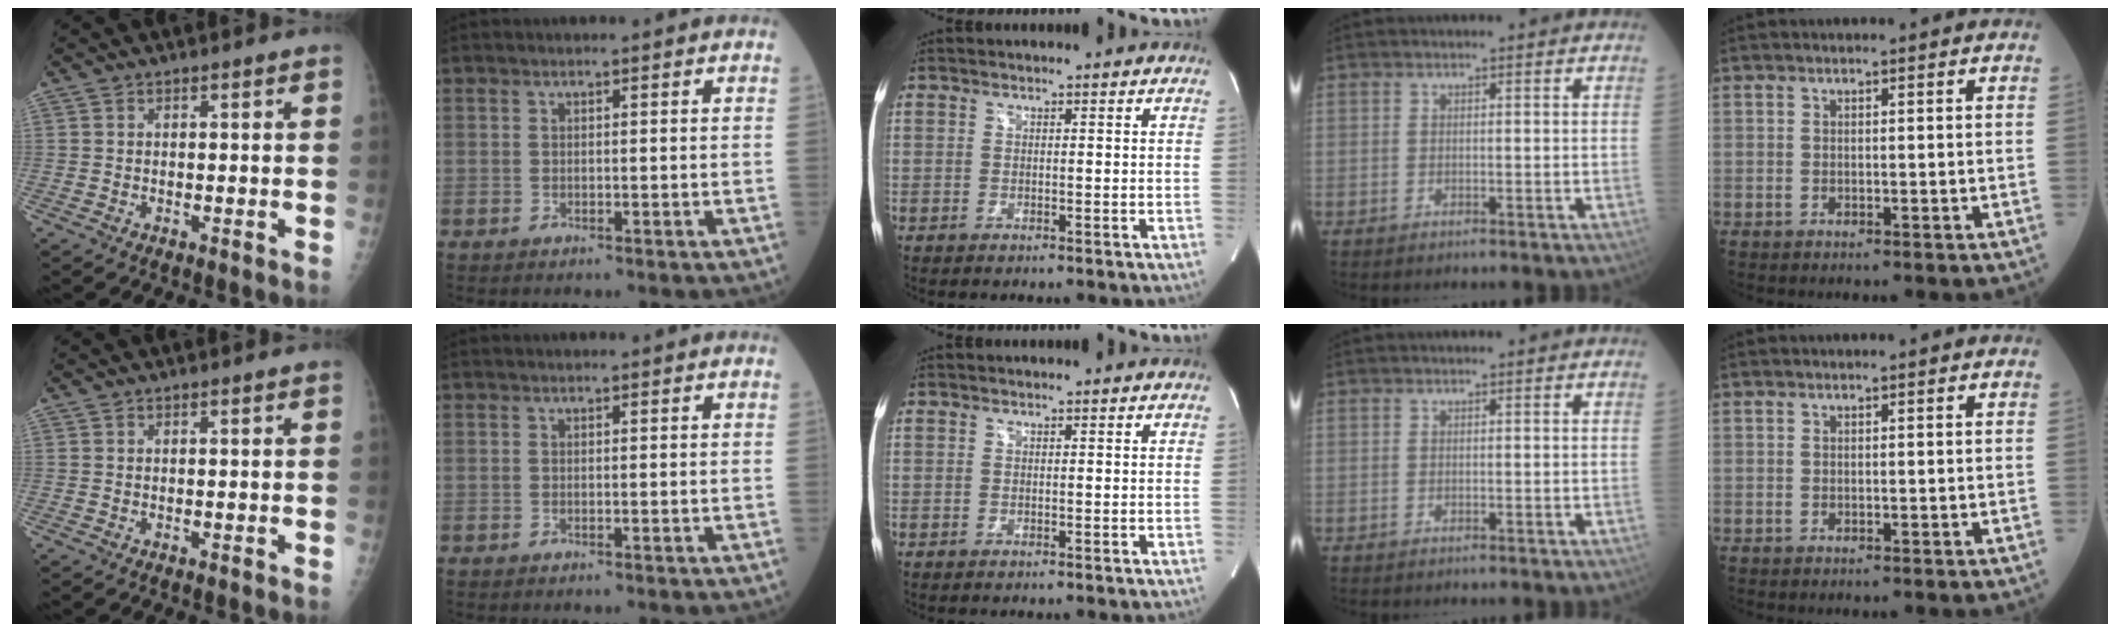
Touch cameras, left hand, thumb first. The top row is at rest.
{}